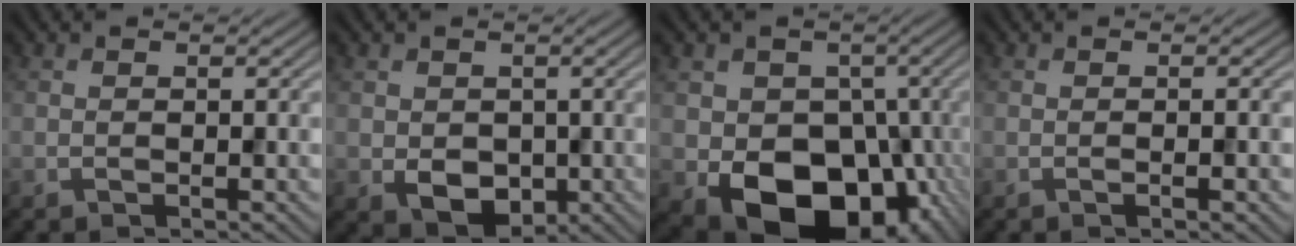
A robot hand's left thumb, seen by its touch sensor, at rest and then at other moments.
{"total": 3.7, "force": [-0.3, 3.0, 2.2], "torque": [-0.063, -0.013, 0.000]}
{"total": 14.1, "force": [-4.8, 10.3, 8.4], "torque": [-0.113, -0.030, -0.083]}
{"total": 1.2, "force": [-0.5, -0.2, 1.0], "torque": [-0.023, 0.000, -0.011]}